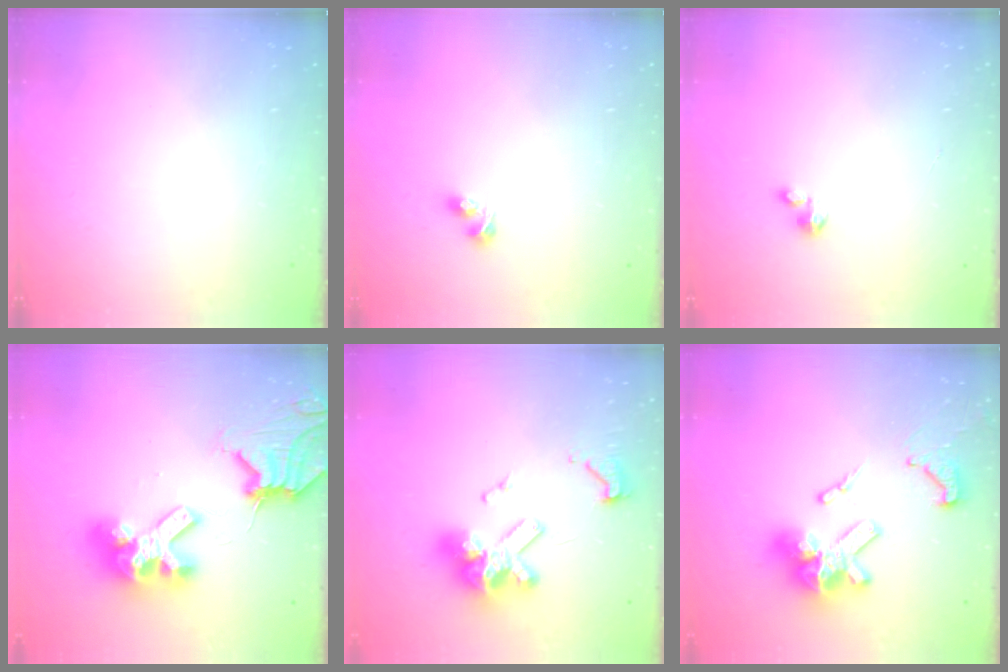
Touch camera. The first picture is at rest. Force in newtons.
{"total": 3.6, "press": 3.5, "slide": 0.7}
{"total": 1.2, "press": 1.2, "slide": 0.2}
{"total": 16.5, "press": 16.4, "slide": 1.7}
{"total": 14.9, "press": 14.8, "slide": 1.6}
{"total": 18.8, "press": 18.8, "slide": 1.6}